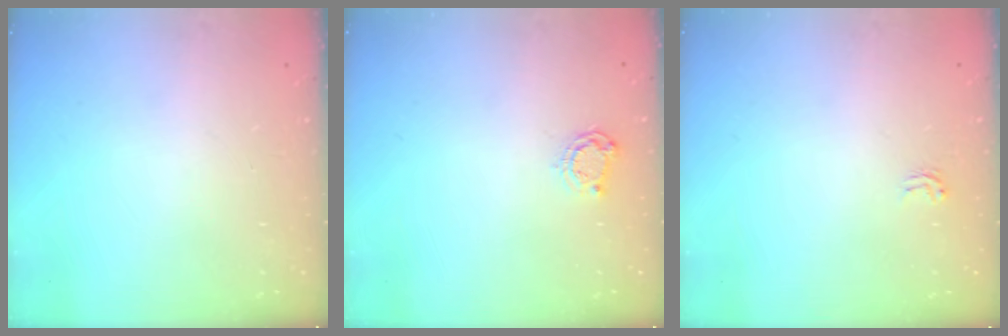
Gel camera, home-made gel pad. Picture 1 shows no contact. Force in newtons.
{"total": 5.3, "press": 5.2, "slide": 0.7}
{"total": 1.9, "press": 1.9, "slide": 0.1}